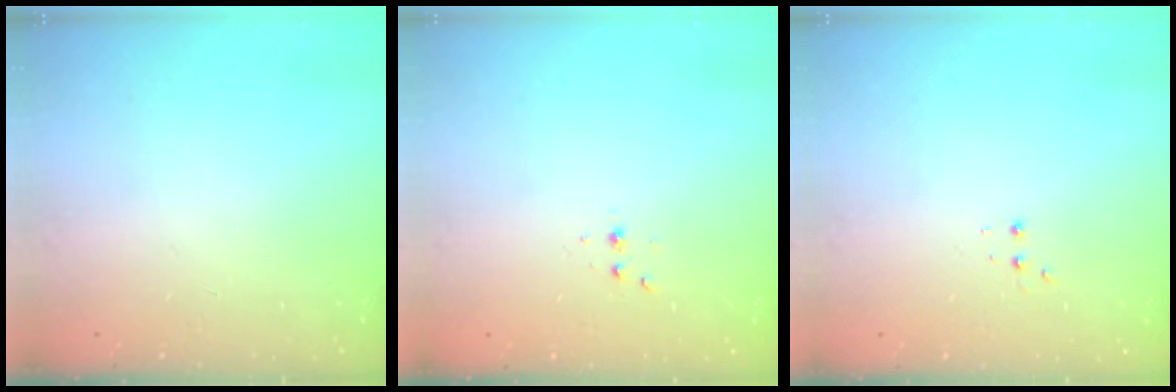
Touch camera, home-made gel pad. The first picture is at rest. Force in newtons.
{"total": 2.3, "press": 2.3, "slide": 0.3}
{"total": 2.4, "press": 2.2, "slide": 0.9}